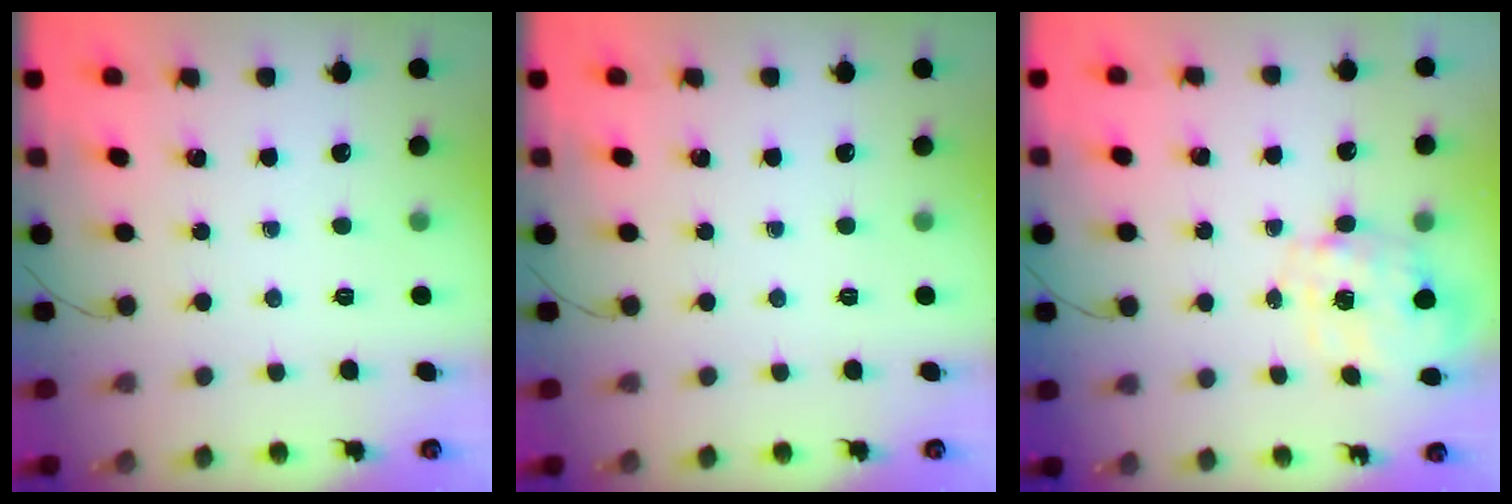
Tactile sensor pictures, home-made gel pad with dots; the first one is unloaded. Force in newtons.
{"total": 0.0}
{"total": 2.7, "press": 2.6, "slide": 0.8}